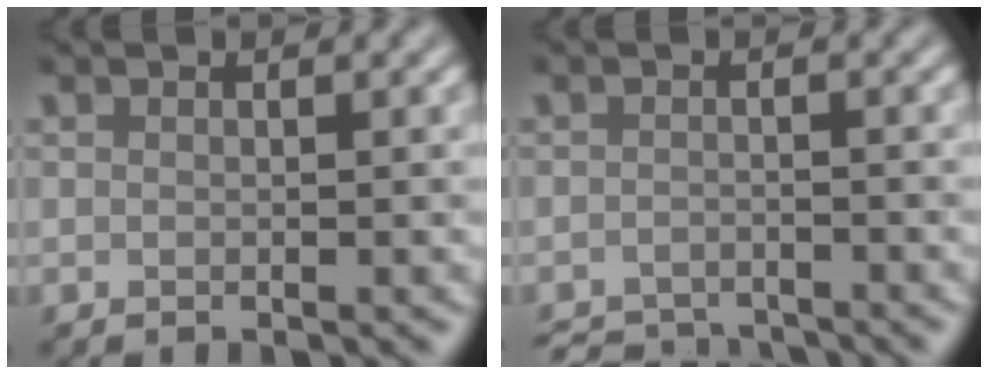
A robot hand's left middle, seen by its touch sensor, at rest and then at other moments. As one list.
[{"total": 3.8, "force": [-3.7, 0.6, 0.7], "torque": [-0.009, -0.008, -0.064]}]